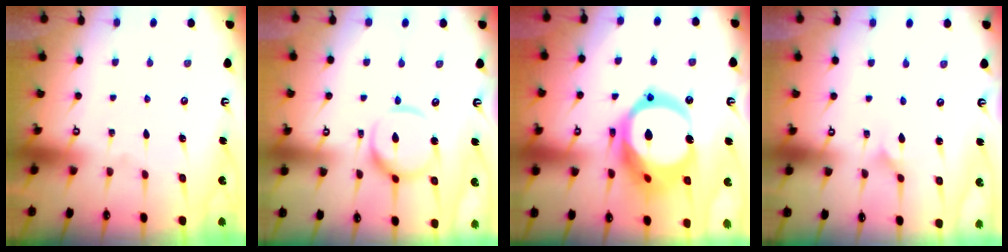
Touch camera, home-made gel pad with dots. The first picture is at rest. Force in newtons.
{"total": 13.1, "press": 13.0, "slide": 1.2}
{"total": 20.5, "press": 20.4, "slide": 2.4}
{"total": 1.9, "press": 1.9, "slide": 0.0}